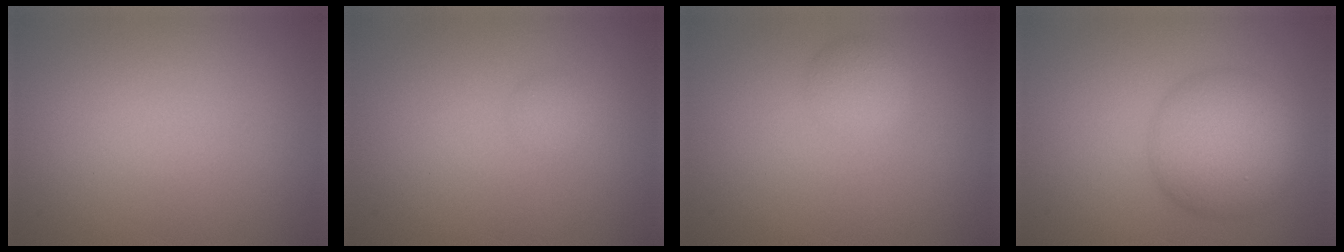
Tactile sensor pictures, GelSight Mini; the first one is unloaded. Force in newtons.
{"total": 1.0, "press": 1.0, "slide": 0.0}
{"total": 1.7, "press": 1.7, "slide": 0.1}
{"total": 6.6, "press": 6.6, "slide": 0.1}